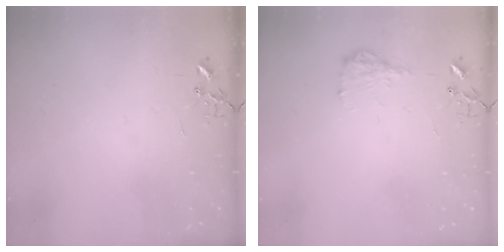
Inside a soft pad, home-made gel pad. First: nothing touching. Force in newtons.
{"total": 9.3, "press": 9.3, "slide": 0.3}